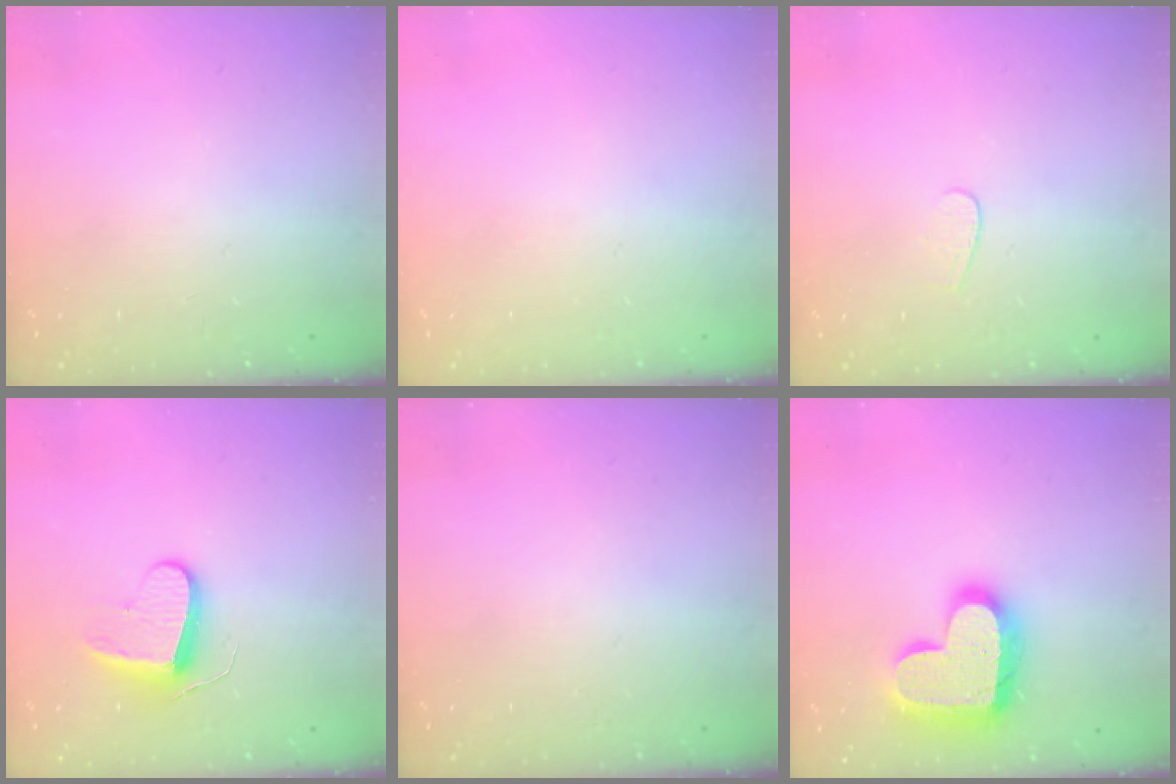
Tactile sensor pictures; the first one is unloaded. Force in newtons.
{"total": 0.6, "press": 0.6, "slide": 0.2}
{"total": 3.5, "press": 3.5, "slide": 0.3}
{"total": 8.9, "press": 8.9, "slide": 0.7}
{"total": 0.0}
{"total": 20.5, "press": 20.4, "slide": 1.5}